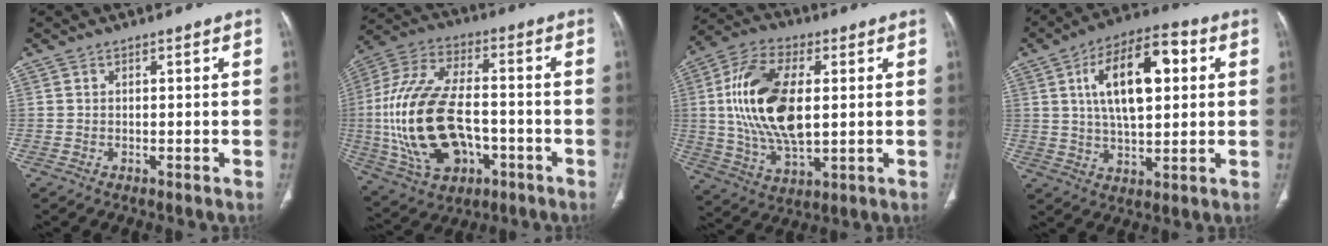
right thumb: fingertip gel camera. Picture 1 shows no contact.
{"total": 23.3, "force": [-4.0, 13.8, 18.3], "torque": [-0.373, 0.018, -0.055]}
{"total": 19.0, "force": [2.1, 9.9, 16.1], "torque": [-0.311, -0.001, 0.041]}
{"total": 16.2, "force": [4.1, 7.5, 13.8], "torque": [-0.217, 0.009, 0.065]}